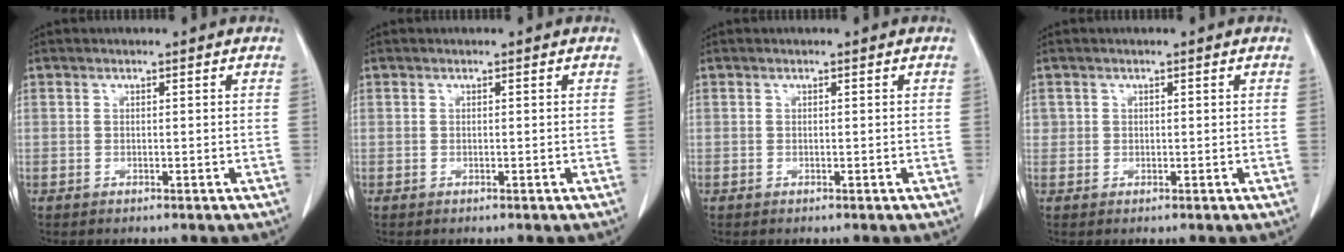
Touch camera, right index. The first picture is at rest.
{"total": 0.0}
{"total": 0.0}
{"total": 0.9, "force": [0.3, 0.9, 0.0], "torque": [0.012, 0.002, 0.002]}